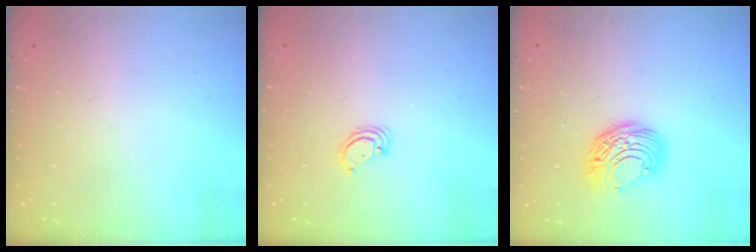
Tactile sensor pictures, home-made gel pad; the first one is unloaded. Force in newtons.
{"total": 3.4, "press": 3.4, "slide": 0.3}
{"total": 8.9, "press": 8.9, "slide": 0.5}